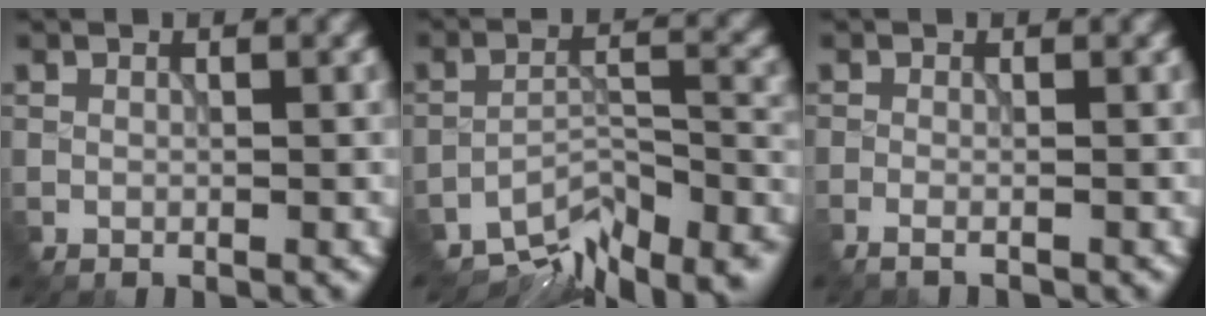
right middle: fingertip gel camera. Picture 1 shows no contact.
{"total": 9.2, "force": [-8.0, 3.0, 3.5], "torque": [-0.059, 0.000, -0.125]}
{"total": 1.5, "force": [-0.8, 0.7, 1.1], "torque": [0.003, 0.010, -0.022]}